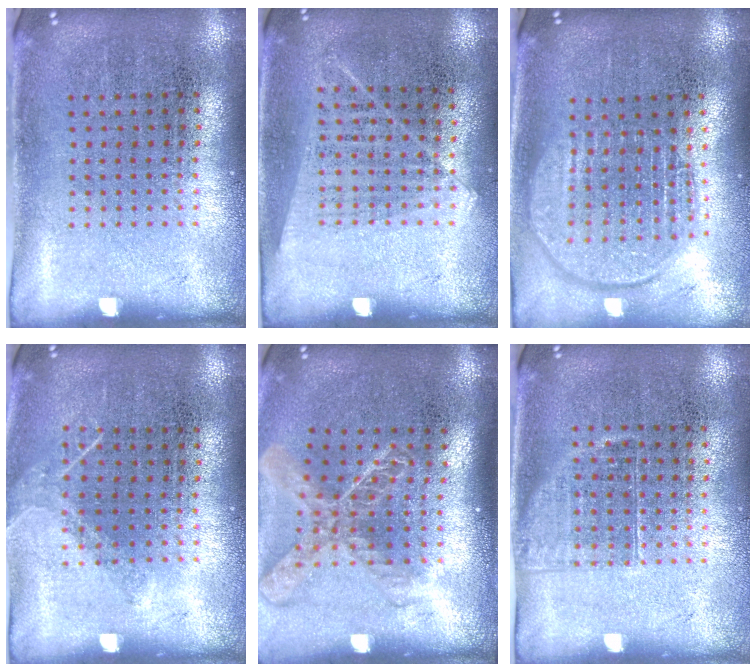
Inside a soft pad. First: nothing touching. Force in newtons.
{"total": 1.1, "press": 1.0, "slide": 0.6}
{"total": 1.9, "press": 1.6, "slide": 1.0}
{"total": 1.0, "press": 0.9, "slide": 0.3}
{"total": 2.0, "press": 1.5, "slide": 1.3}
{"total": 1.1, "press": 0.9, "slide": 0.6}